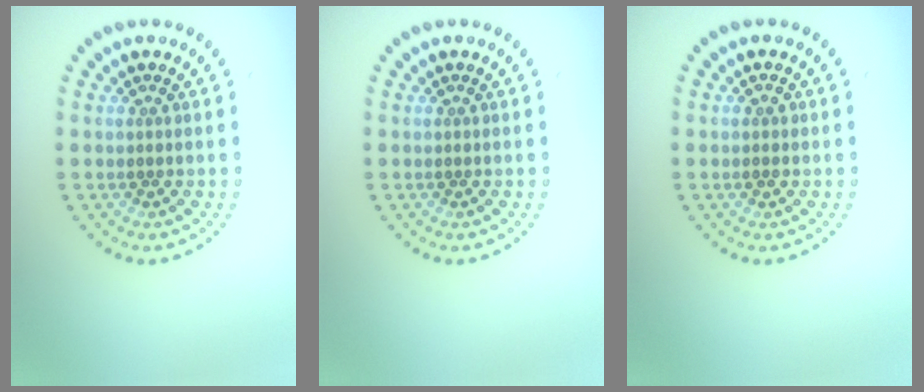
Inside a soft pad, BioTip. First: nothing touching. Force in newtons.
{"total": 0.0}
{"total": 0.8, "press": 0.7, "slide": 0.1}